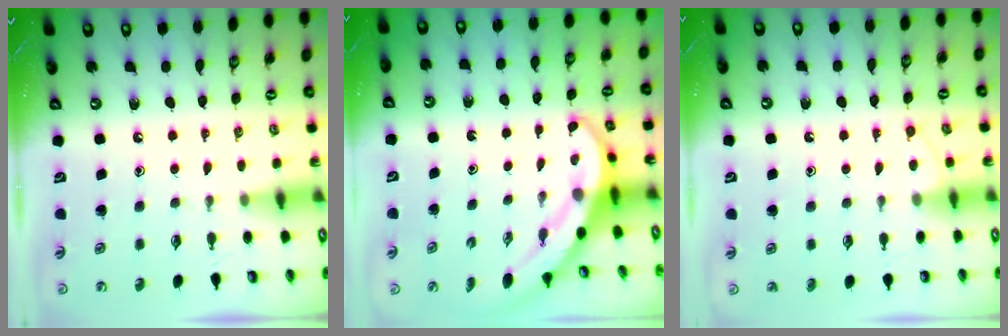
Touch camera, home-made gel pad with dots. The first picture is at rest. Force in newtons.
{"total": 3.6, "press": 3.6, "slide": 0.3}
{"total": 5.3, "press": 5.3, "slide": 0.5}